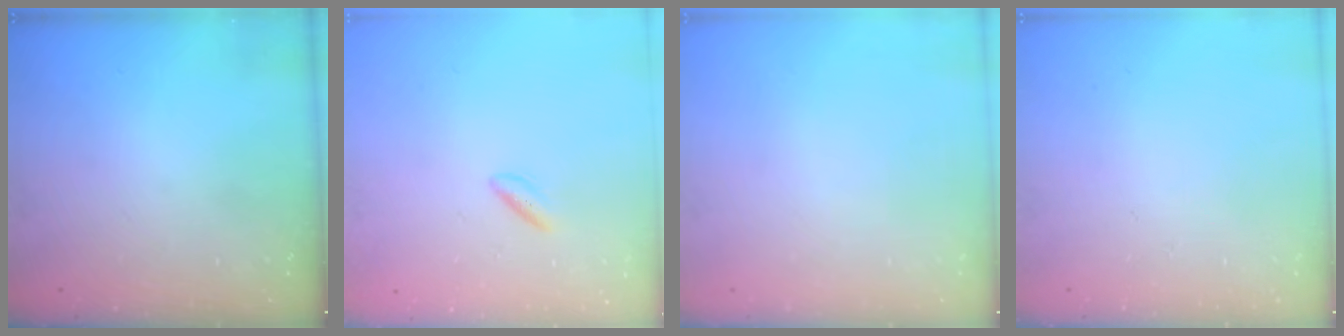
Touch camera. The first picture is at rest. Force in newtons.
{"total": 2.5, "press": 2.1, "slide": 1.2}
{"total": 0.0}
{"total": 0.0}